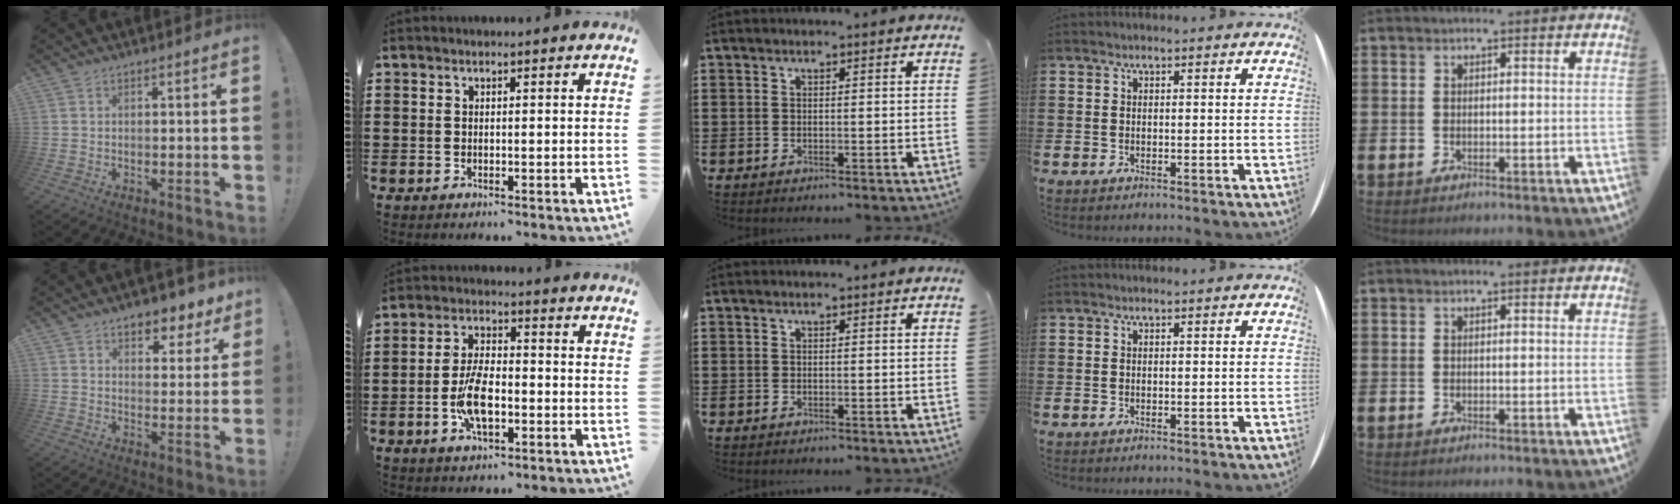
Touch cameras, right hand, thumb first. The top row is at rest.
{"thumb": {"total": 7.5, "force": [5.7, 3.9, 2.9], "torque": [-0.031, -0.041, 0.103]}, "index": {"total": 7.4, "force": [-1.9, 3.3, 6.3], "torque": [-0.142, -0.001, -0.042]}}